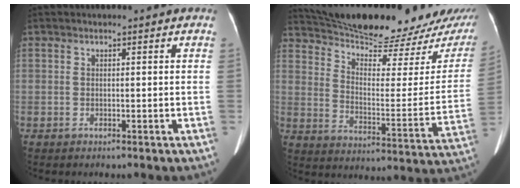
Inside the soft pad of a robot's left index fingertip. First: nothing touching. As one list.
[{"total": 24.0, "force": [22.3, 3.6, 8.2], "torque": [-0.126, -0.064, 0.302]}]